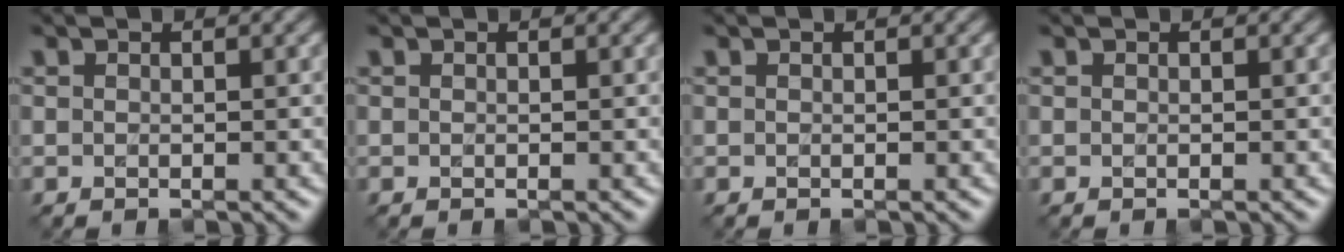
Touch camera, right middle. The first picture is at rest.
{"total": 0.0}
{"total": 0.0}
{"total": 0.0}